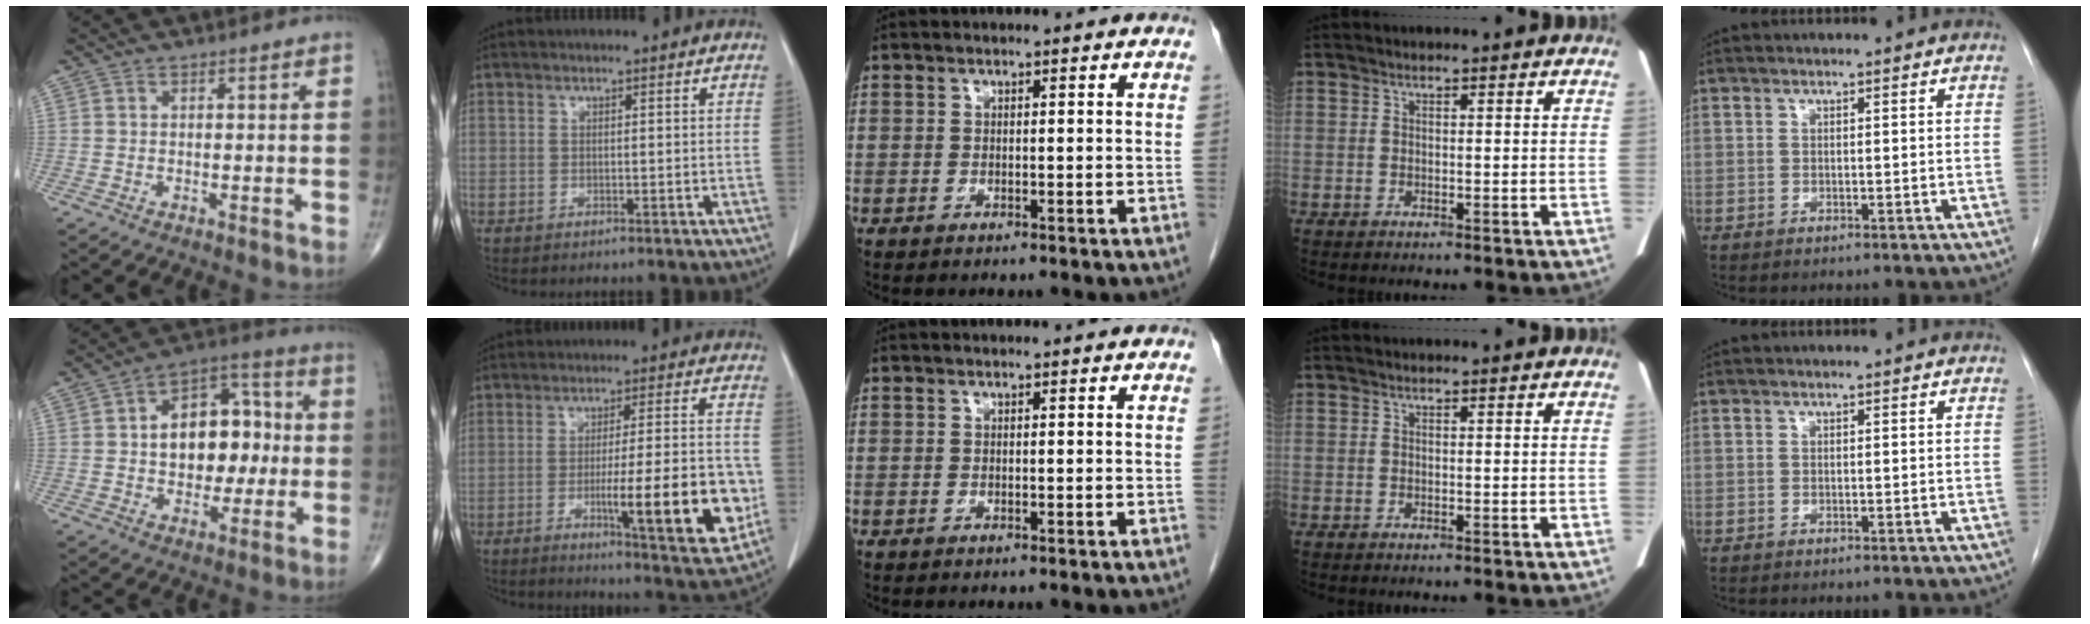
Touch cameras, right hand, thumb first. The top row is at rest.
{"thumb": {"total": 15.3, "force": [0.6, 10.1, 11.4], "torque": [-0.122, 0.035, 0.007]}, "index": {"total": 15.6, "force": [-3.7, 2.1, 15.0], "torque": [-0.204, -0.006, -0.045]}}